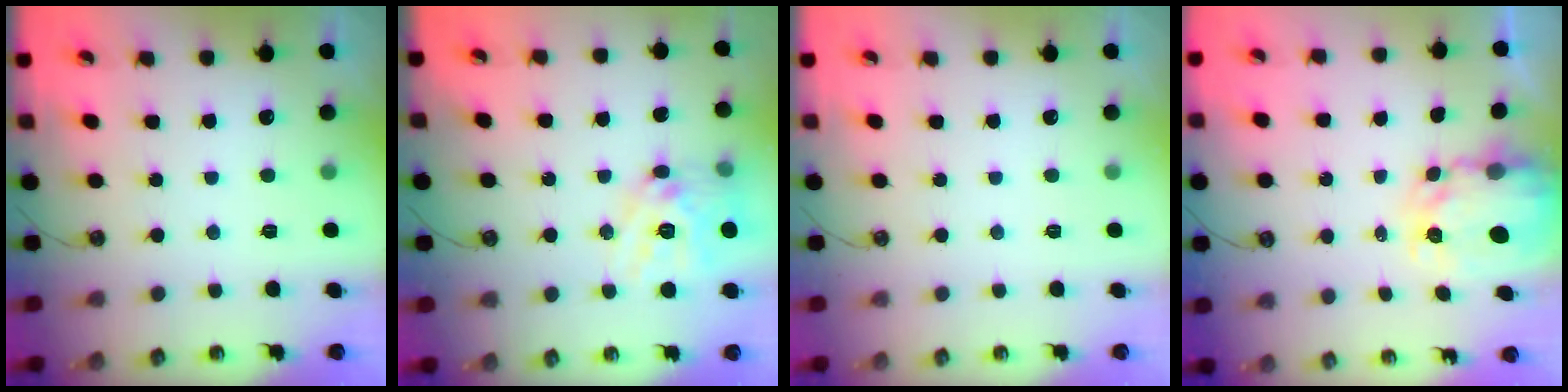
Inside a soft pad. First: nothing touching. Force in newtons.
{"total": 15.4, "press": 15.3, "slide": 1.4}
{"total": 0.0}
{"total": 5.1, "press": 5.1, "slide": 0.4}